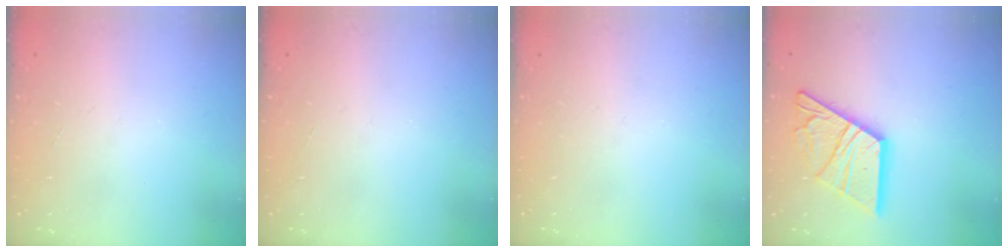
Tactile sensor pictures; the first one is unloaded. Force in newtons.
{"total": 0.0}
{"total": 0.0}
{"total": 18.9, "press": 18.8, "slide": 1.8}